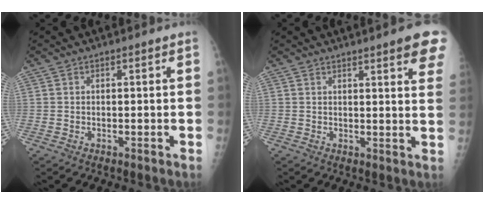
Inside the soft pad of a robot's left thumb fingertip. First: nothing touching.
{"total": 8.4, "force": [5.4, 1.2, 6.3], "torque": [-0.057, -0.017, 0.056]}